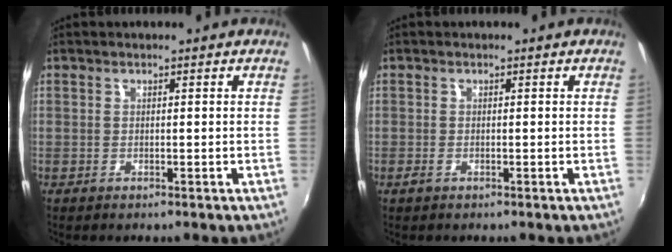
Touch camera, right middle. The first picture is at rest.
{"total": 1.0, "force": [-0.5, 0.5, 0.6], "torque": [-0.012, -0.003, -0.011]}